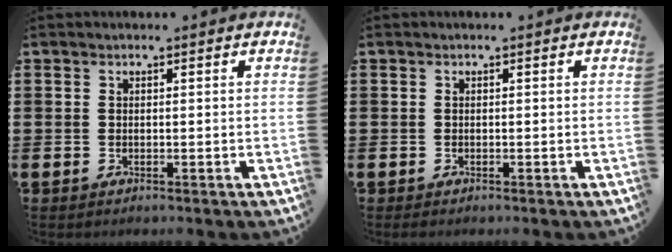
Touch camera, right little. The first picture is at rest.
{"total": 0.0}